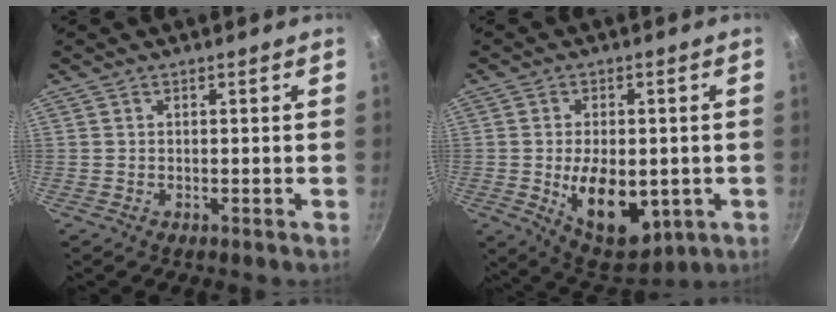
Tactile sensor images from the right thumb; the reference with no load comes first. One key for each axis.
{"total": 14.0, "fx": -2.4, "fy": 8.2, "fz": 11.1, "tx": -0.139, "ty": -0.010, "tz": -0.017}